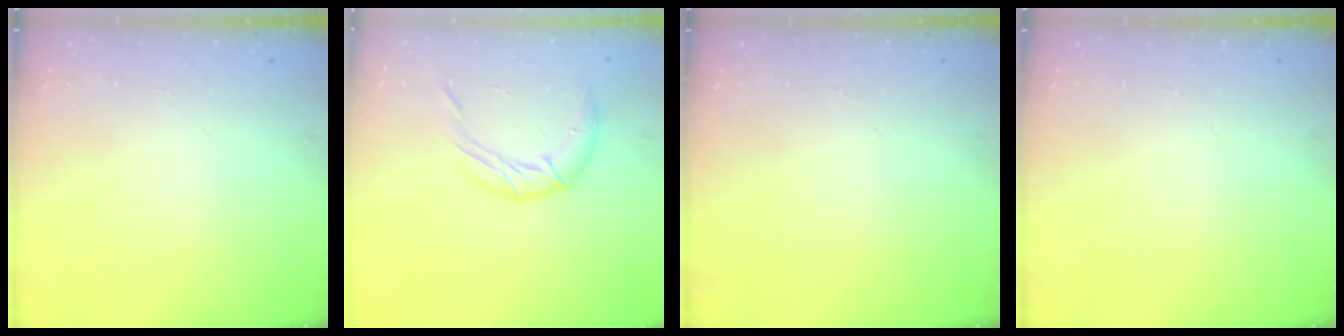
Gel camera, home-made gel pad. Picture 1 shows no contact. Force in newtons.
{"total": 10.8, "press": 10.7, "slide": 1.3}
{"total": 0.0}
{"total": 0.0}